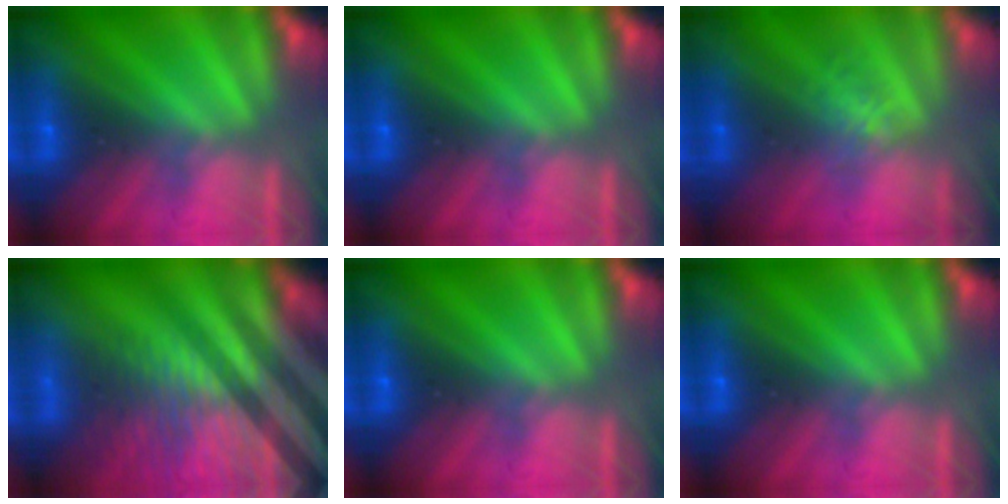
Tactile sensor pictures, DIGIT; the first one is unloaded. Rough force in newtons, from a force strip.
{"total": 0.0}
{"total": 1.4}
{"total": 6.9}
{"total": 0.0}
{"total": 0.0}